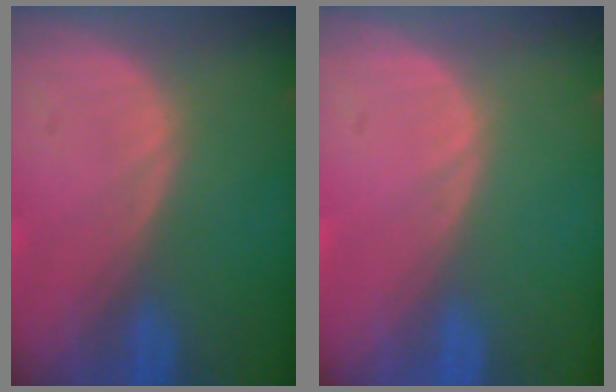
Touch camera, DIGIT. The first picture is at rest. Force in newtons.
{"total": 0.0}